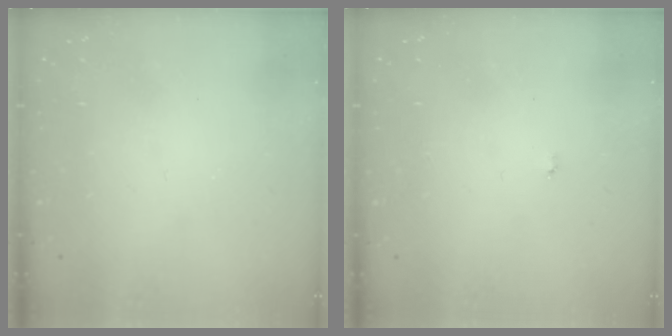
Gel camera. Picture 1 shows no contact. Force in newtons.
{"total": 3.4, "press": 3.4, "slide": 0.4}